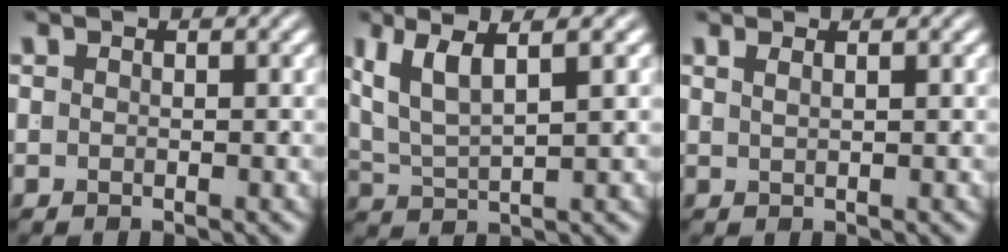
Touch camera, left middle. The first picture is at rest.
{"total": 5.3, "force": [1.8, 2.9, 4.0], "torque": [-0.090, -0.006, 0.040]}
{"total": 1.6, "force": [0.6, -1.5, 0.3], "torque": [0.006, -0.002, 0.019]}